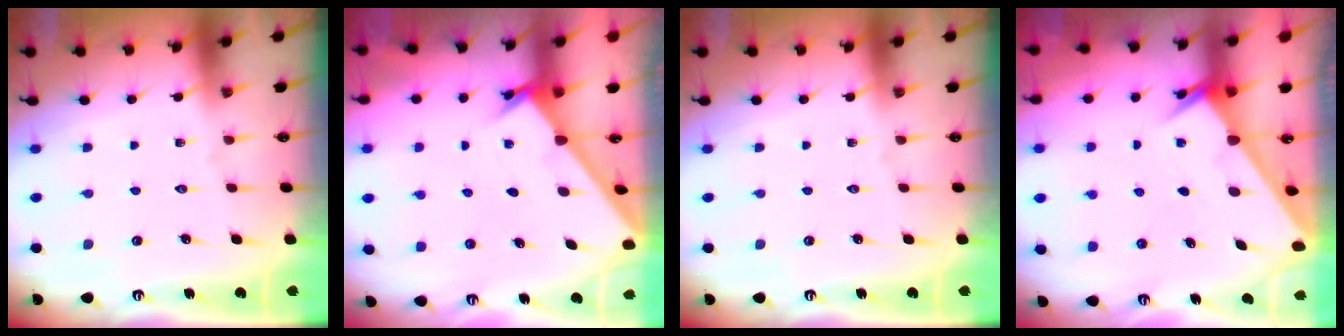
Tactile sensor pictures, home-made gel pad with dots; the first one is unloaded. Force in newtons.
{"total": 2.2, "press": 2.2, "slide": 0.1}
{"total": 0.0}
{"total": 1.9, "press": 1.9, "slide": 0.0}